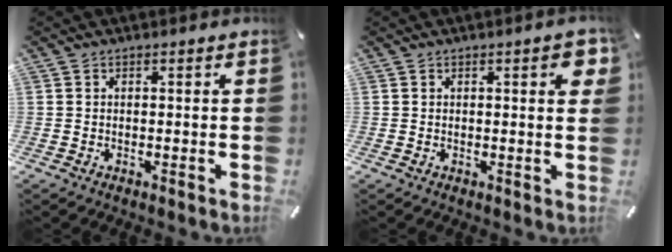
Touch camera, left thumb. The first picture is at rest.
{"total": 3.6, "force": [0.9, 1.1, 3.3], "torque": [-0.048, 0.000, 0.011]}